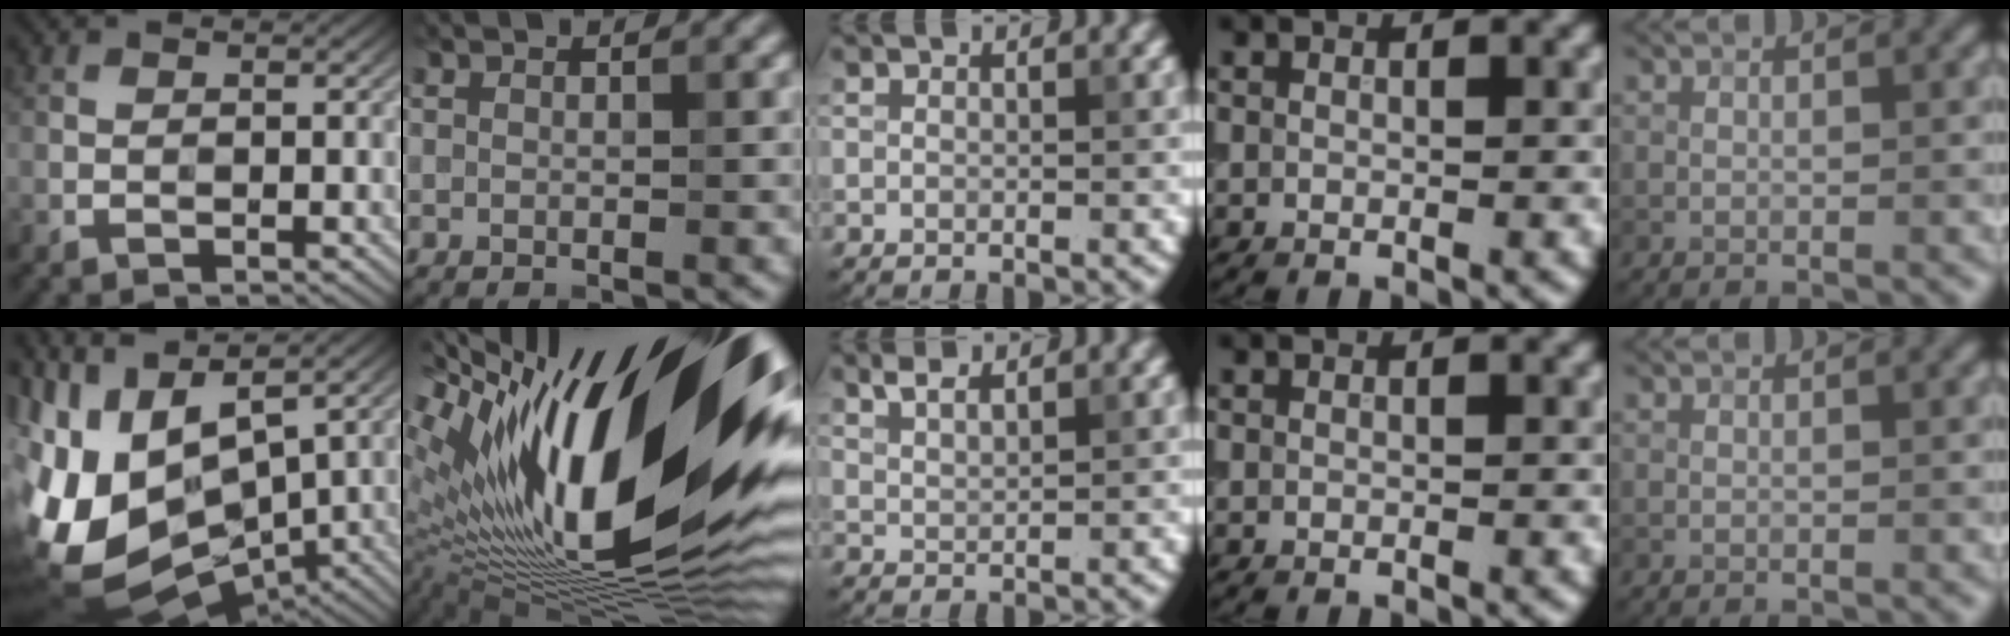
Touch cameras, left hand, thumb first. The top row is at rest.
{"thumb": {"total": 16.6, "force": [-0.3, 9.6, 13.5], "torque": [-0.296, -0.024, 0.018]}, "index": {"total": 20.8, "force": [3.8, 8.2, 18.8], "torque": [-0.319, -0.013, 0.051]}, "middle": {"total": 1.8, "force": [1.5, 0.5, 0.8], "torque": [-0.017, 0.005, 0.031]}}